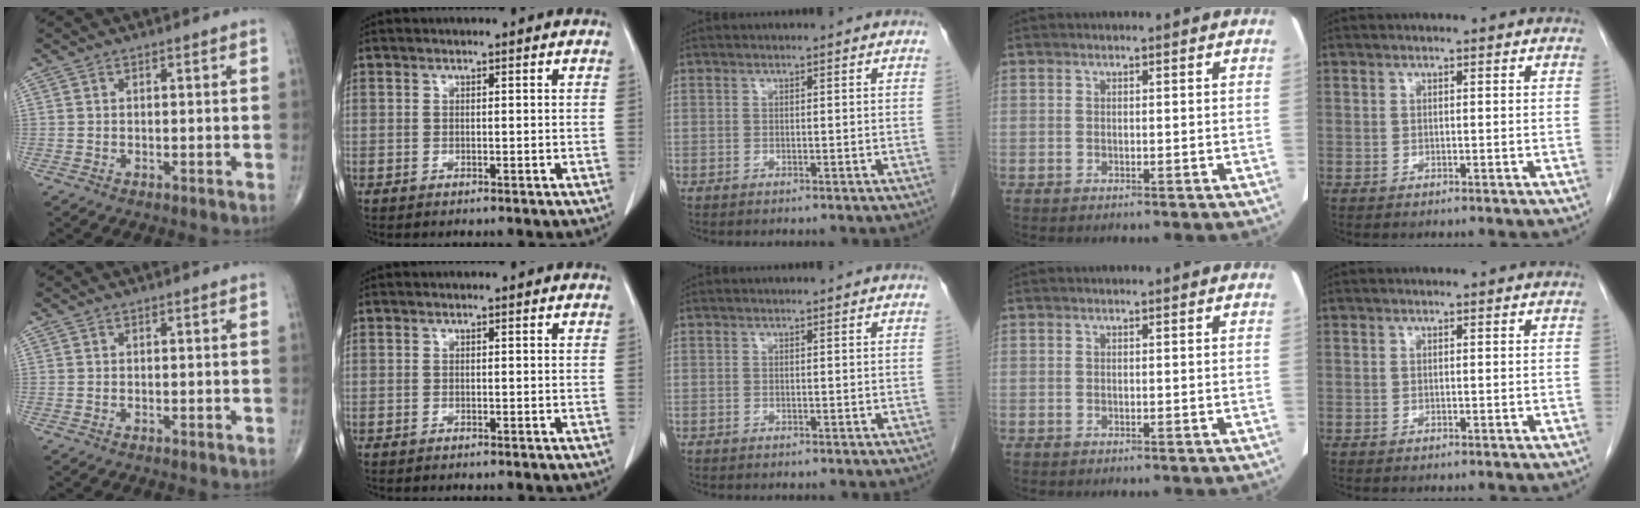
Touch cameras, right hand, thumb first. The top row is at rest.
{}